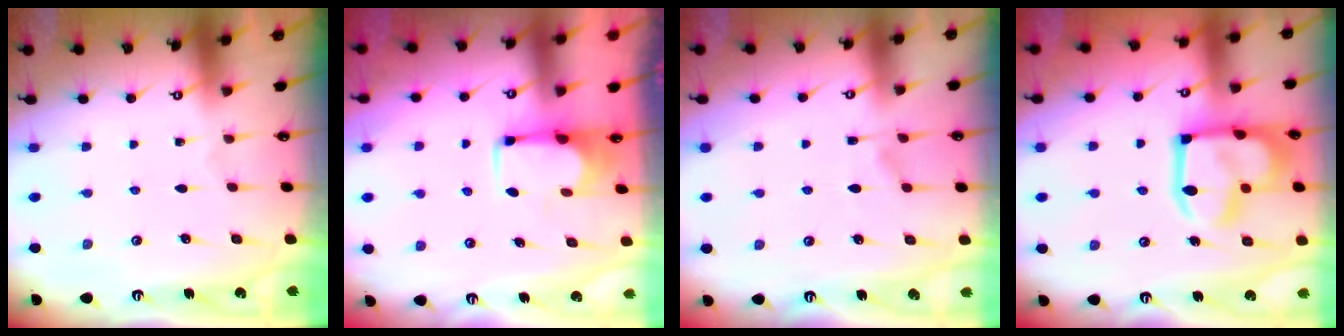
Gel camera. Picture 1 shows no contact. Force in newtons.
{"total": 1.7, "press": 1.6, "slide": 0.5}
{"total": 1.4, "press": 0.4, "slide": 1.4}
{"total": 20.2, "press": 20.2, "slide": 1.5}